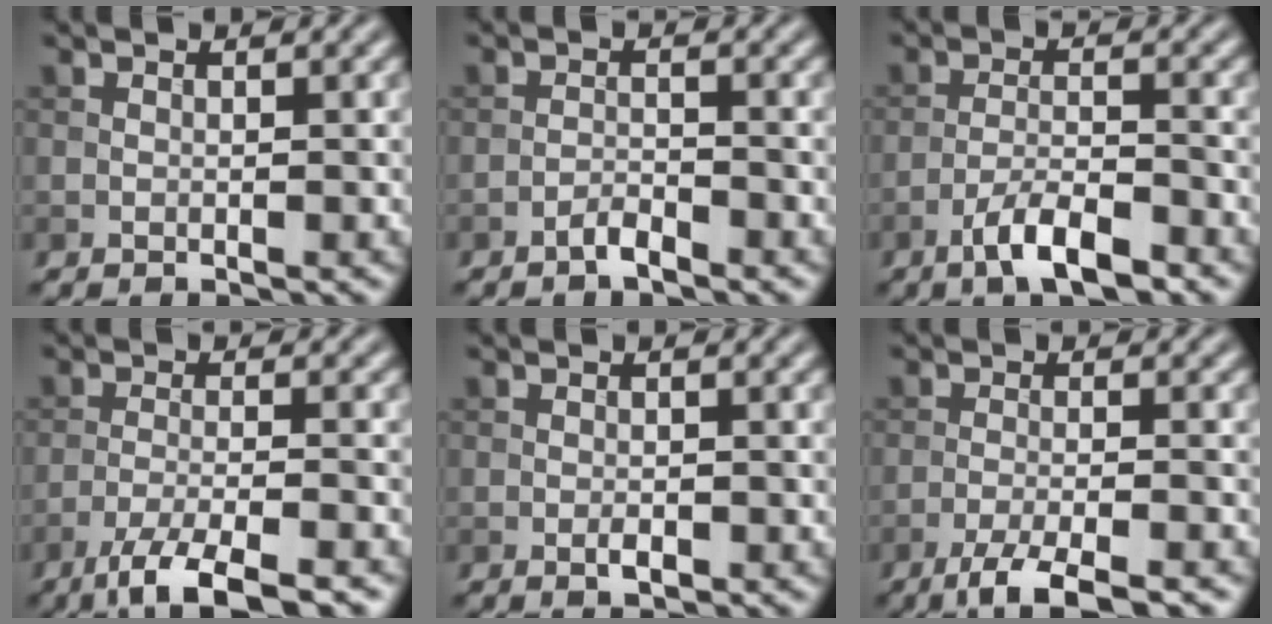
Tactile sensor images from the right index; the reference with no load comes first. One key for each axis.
{"total": 1.5, "fx": -1.3, "fy": 0.3, "fz": 0.8, "tx": -0.015, "ty": 0.005, "tz": -0.028}
{"total": 4.8, "fx": -3.2, "fy": 1.2, "fz": 3.4, "tx": -0.064, "ty": 0.003, "tz": -0.060}
{"total": 5.8, "fx": -4.1, "fy": 1.1, "fz": 3.9, "tx": -0.065, "ty": -0.003, "tz": -0.078}
{"total": 1.1, "fx": -0.5, "fy": 0.5, "fz": 0.9, "tx": -0.014, "ty": 0.000, "tz": -0.008}
{"total": 4.4, "fx": -3.1, "fy": 0.8, "fz": 3.0, "tx": -0.051, "ty": -0.002, "tz": -0.061}